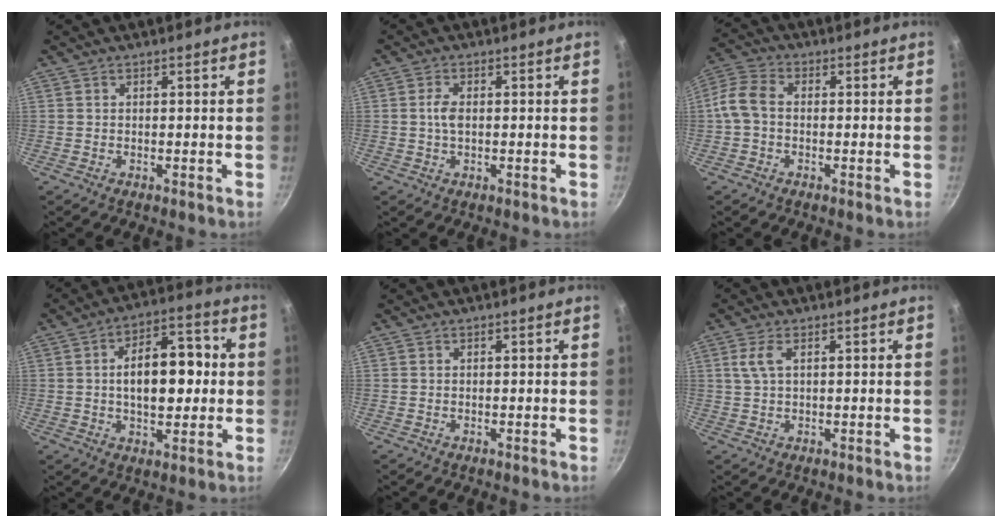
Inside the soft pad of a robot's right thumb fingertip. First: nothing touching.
{"total": 2.6, "force": [0.1, 1.3, 2.2], "torque": [-0.049, 0.002, -0.002]}
{"total": 6.5, "force": [-0.4, 4.4, 4.7], "torque": [-0.099, 0.018, -0.018]}
{"total": 13.5, "force": [0.7, 7.4, 11.3], "torque": [-0.146, 0.023, 0.007]}
{"total": 0.0}
{"total": 3.2, "force": [1.1, 1.4, 2.7], "torque": [-0.072, 0.009, 0.026]}